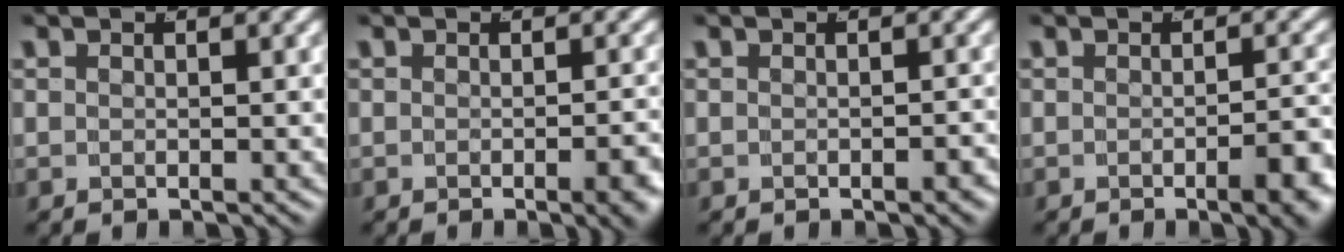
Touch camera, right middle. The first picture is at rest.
{"total": 1.6, "force": [-0.9, 0.0, 1.3], "torque": [-0.017, 0.005, -0.017]}
{"total": 0.6, "force": [-0.6, 0.0, 0.3], "torque": [-0.004, 0.003, -0.011]}
{"total": 2.6, "force": [-1.4, 0.3, 2.2], "torque": [-0.026, 0.006, -0.027]}